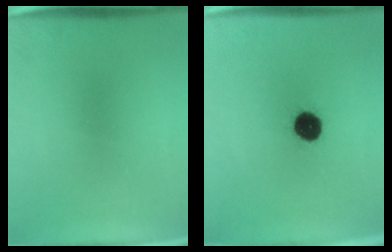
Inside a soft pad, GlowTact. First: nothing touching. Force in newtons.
{"total": 8.6}